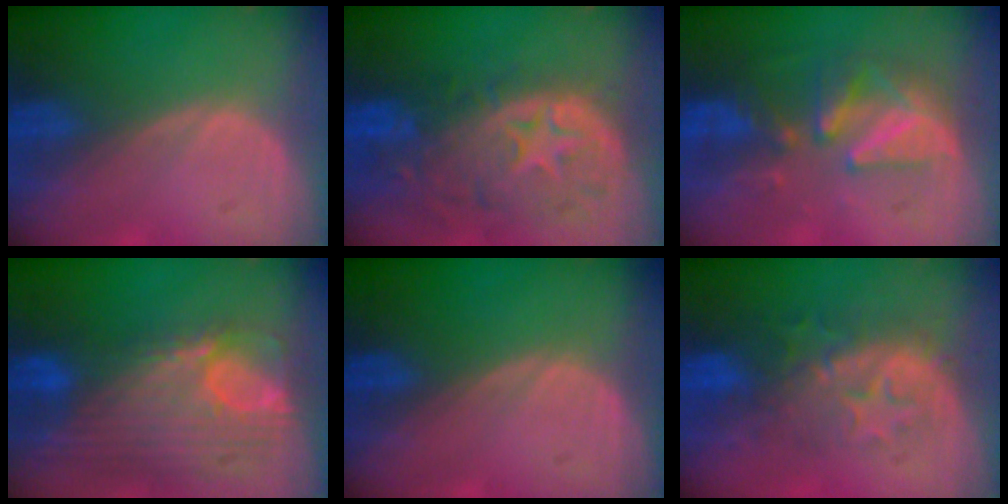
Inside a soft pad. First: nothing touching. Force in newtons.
{"total": 12.4, "press": 10.5, "slide": 6.7}
{"total": 8.1, "press": 7.9, "slide": 2.0}
{"total": 12.3, "press": 10.3, "slide": 6.6}
{"total": 0.0}
{"total": 8.1, "press": 8.1, "slide": 0.8}